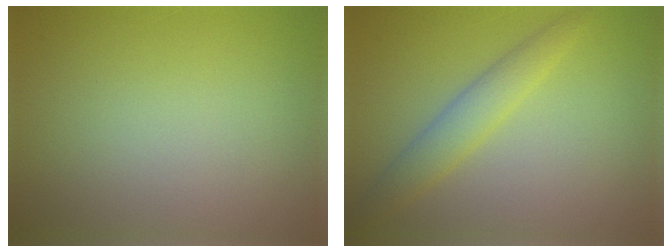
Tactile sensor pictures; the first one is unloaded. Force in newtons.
{"total": 3.0, "press": 3.0, "slide": 0.1}